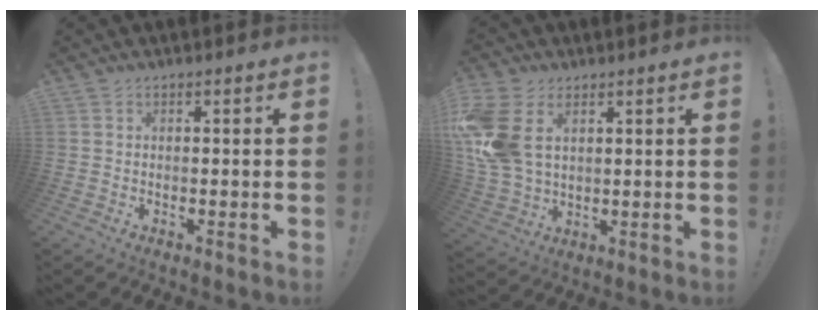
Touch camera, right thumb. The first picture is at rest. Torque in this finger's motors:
{"motor_torque": [0.96, 0.99, 1.39, 0.25, 0.18]}